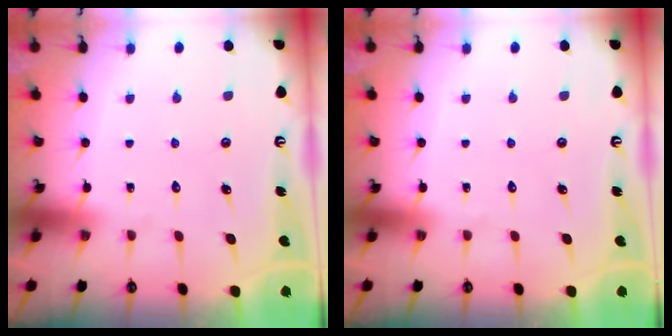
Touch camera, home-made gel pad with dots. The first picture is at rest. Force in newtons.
{"total": 0.0}